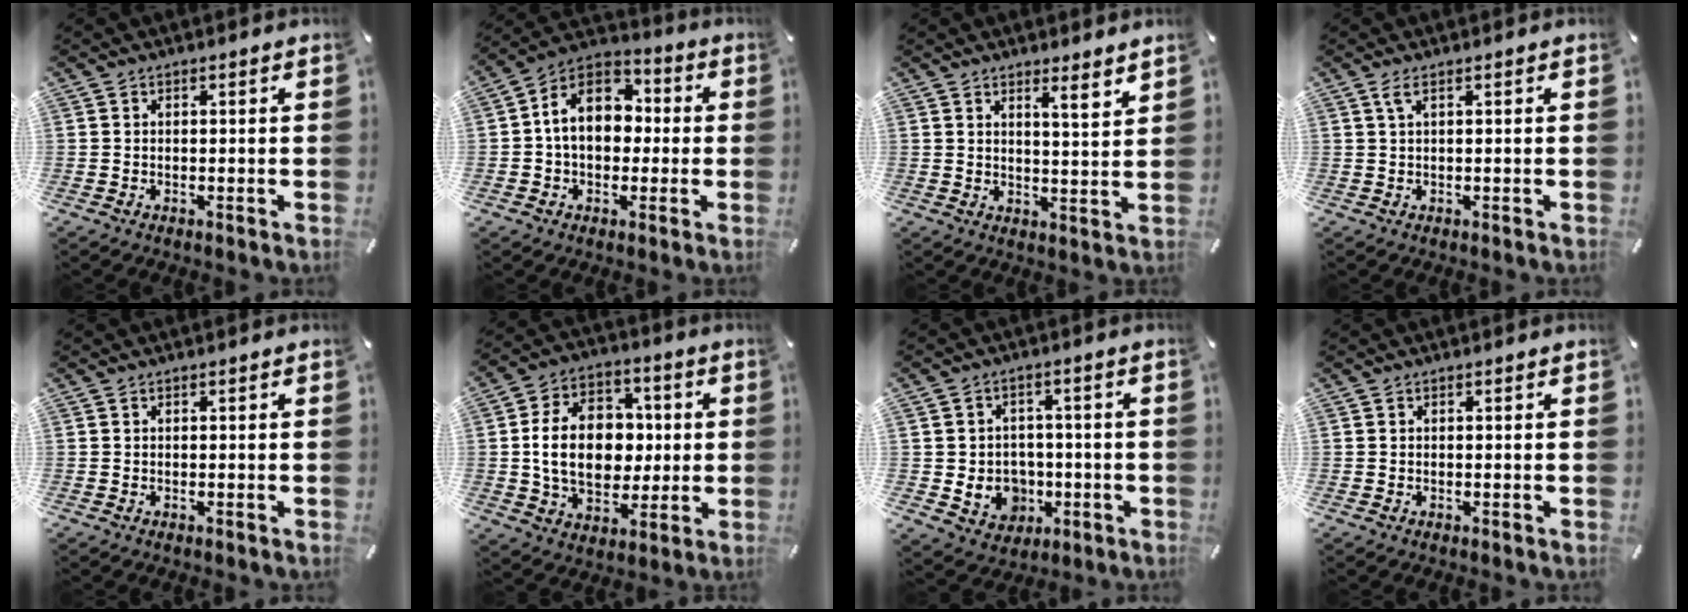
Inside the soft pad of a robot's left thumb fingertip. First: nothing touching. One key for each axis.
{"total": 11.4, "fx": 0.4, "fy": 9.2, "fz": 6.8, "tx": -0.130, "ty": 0.007, "tz": 0.004}
{"total": 4.6, "fx": 3.8, "fy": -0.1, "fz": 2.6, "tx": -0.035, "ty": -0.033, "tz": 0.060}
{"total": 1.9, "fx": 0.7, "fy": 0.2, "fz": 1.8, "tx": -0.037, "ty": 0.002, "tz": 0.010}
{"total": 0.0}
{"total": 16.7, "fx": 0.4, "fy": 12.7, "fz": 10.9, "tx": -0.208, "ty": 0.015, "tz": 0.010}
{"total": 8.3, "fx": -1.4, "fy": 7.7, "fz": 2.8, "tx": -0.064, "ty": 0.005, "tz": -0.018}
{"total": 0.0}